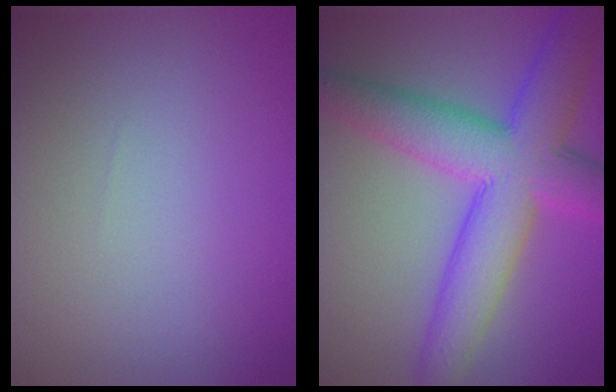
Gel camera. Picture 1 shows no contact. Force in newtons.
{"total": 9.3, "press": 9.3, "slide": 0.4}